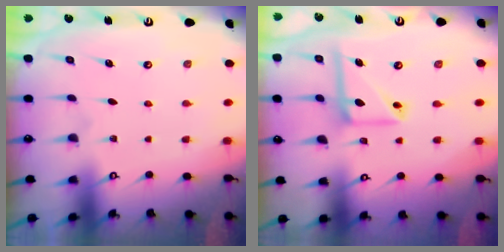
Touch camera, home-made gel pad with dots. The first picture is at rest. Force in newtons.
{"total": 11.2, "press": 11.1, "slide": 1.1}